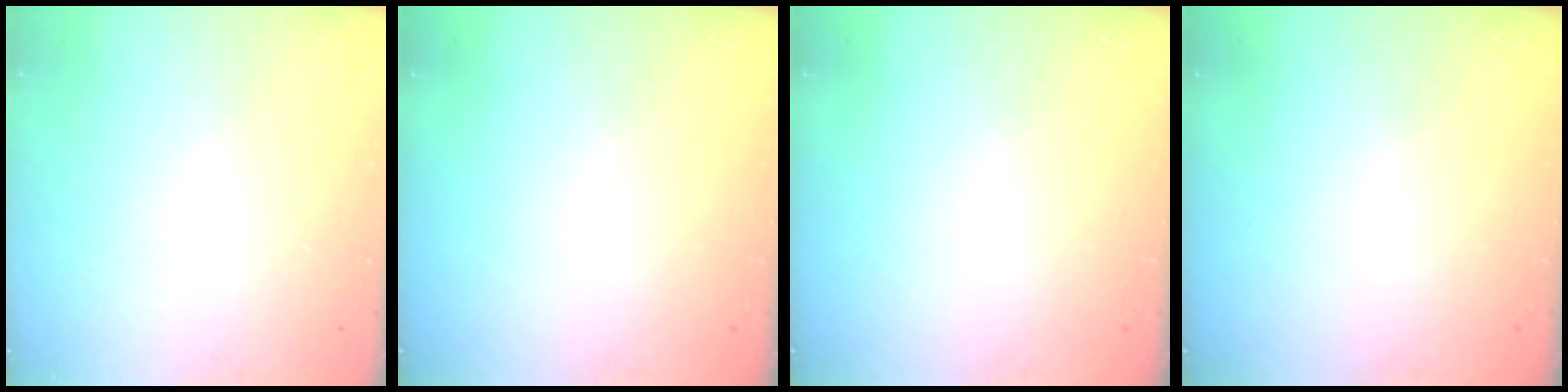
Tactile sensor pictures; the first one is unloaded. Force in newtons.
{"total": 0.0}
{"total": 0.0}
{"total": 0.0}